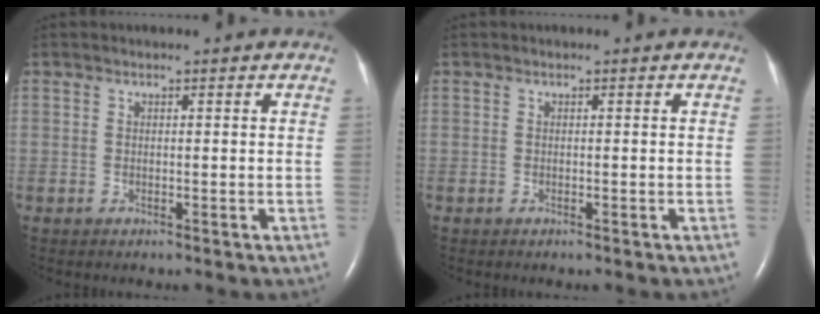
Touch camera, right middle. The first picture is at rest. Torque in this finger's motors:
{"motor_torque": [0.07, 0.00, 0.07, 0.01]}